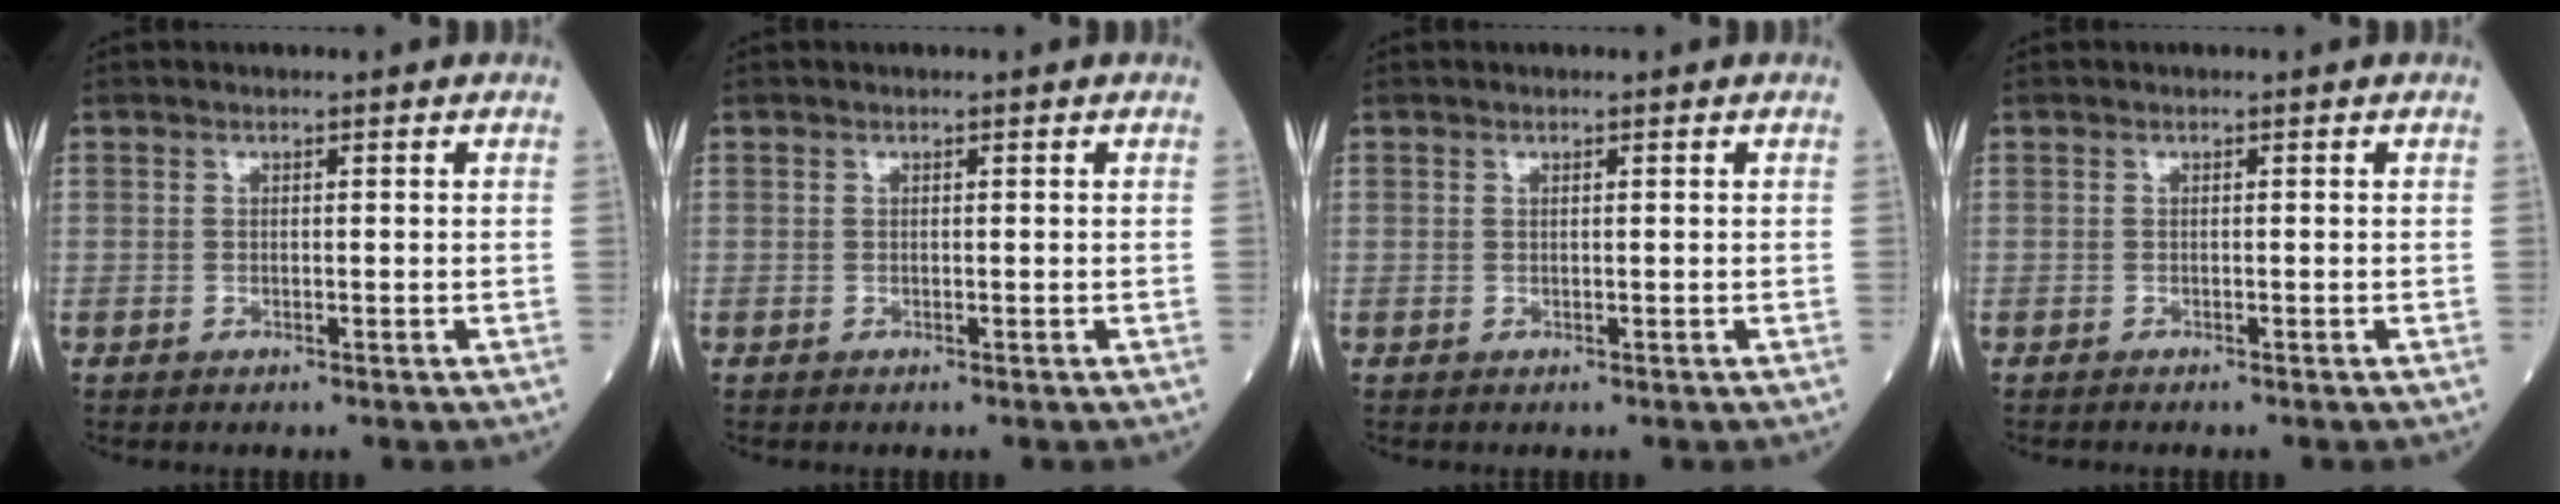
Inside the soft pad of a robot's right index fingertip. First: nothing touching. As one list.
[{"total": 0.0}, {"total": 0.0}, {"total": 0.7, "force": [-0.6, 0.0, 0.2], "torque": [0.002, 0.001, -0.011]}]